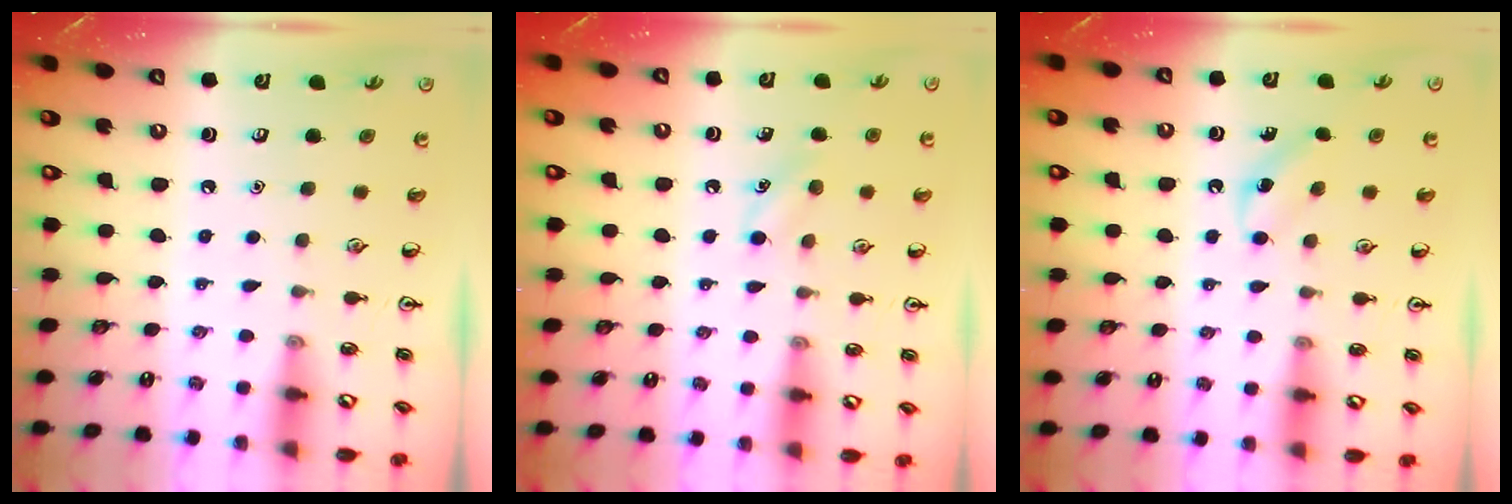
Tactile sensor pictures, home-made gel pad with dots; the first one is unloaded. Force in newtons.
{"total": 5.7, "press": 5.4, "slide": 1.8}
{"total": 6.1, "press": 5.9, "slide": 1.6}